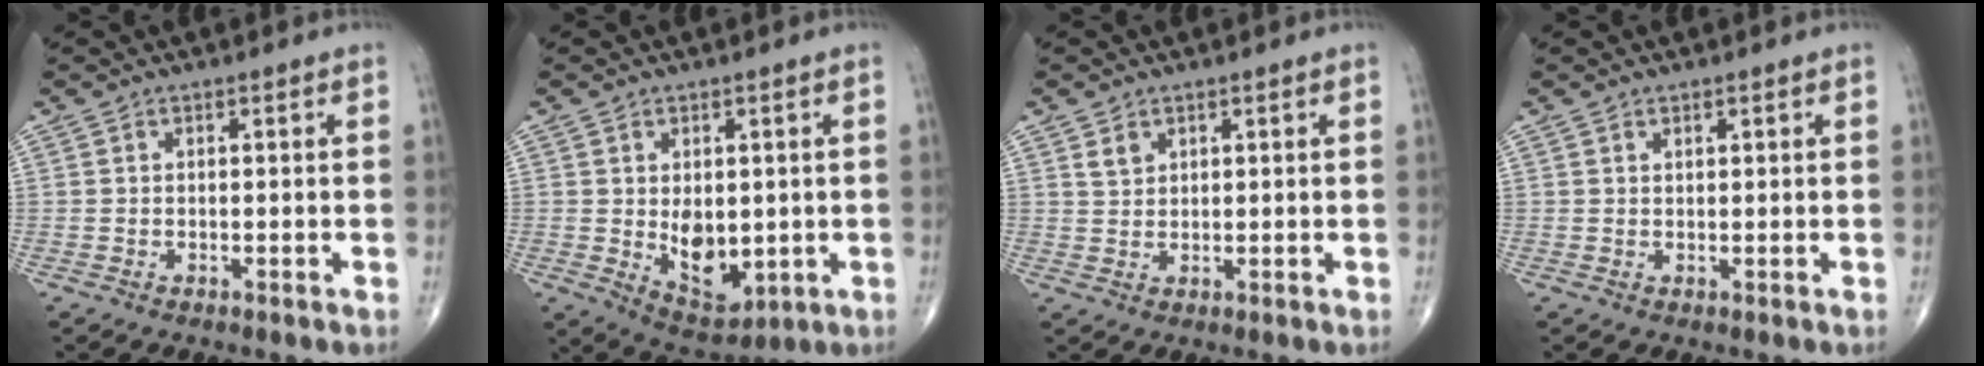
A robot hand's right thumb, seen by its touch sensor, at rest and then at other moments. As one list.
[{"total": 9.4, "force": [-0.5, 5.9, 7.3], "torque": [-0.083, -0.016, 0.014]}, {"total": 2.2, "force": [1.3, 1.5, 0.9], "torque": [-0.009, -0.008, 0.027]}, {"total": 0.7, "force": [0.5, 0.3, 0.4], "torque": [-0.003, -0.004, 0.008]}]